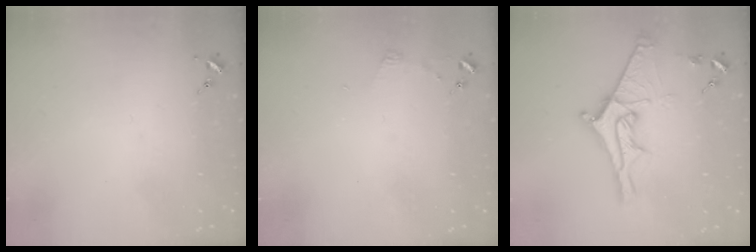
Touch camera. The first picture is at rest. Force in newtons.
{"total": 3.6, "press": 3.6, "slide": 0.4}
{"total": 14.1, "press": 14.1, "slide": 1.1}